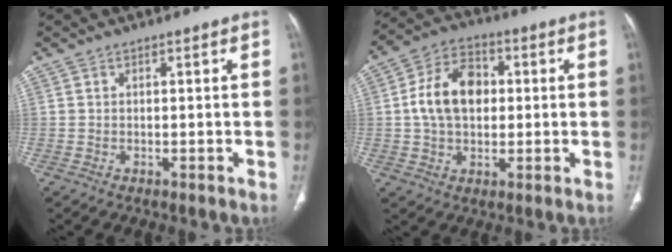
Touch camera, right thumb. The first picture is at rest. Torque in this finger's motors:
{"motor_torque": [-0.11, 1.78, 0.98, -0.05, 0.07]}